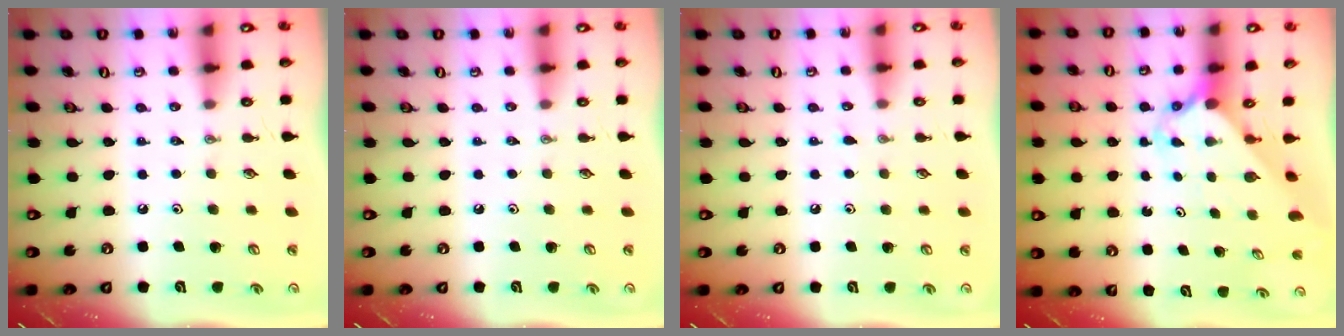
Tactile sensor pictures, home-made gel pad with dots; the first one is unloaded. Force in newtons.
{"total": 0.0}
{"total": 4.5, "press": 4.4, "slide": 0.5}
{"total": 2.0, "press": 2.0, "slide": 0.2}